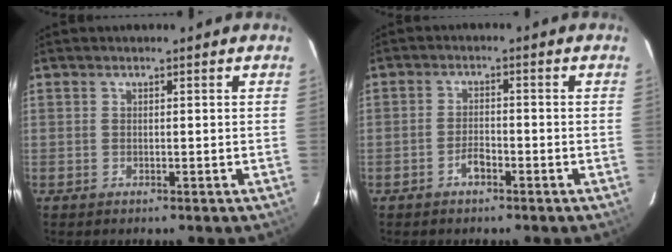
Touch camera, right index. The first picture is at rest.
{"total": 2.6, "force": [-1.8, 1.1, 1.6], "torque": [-0.034, 0.005, -0.033]}